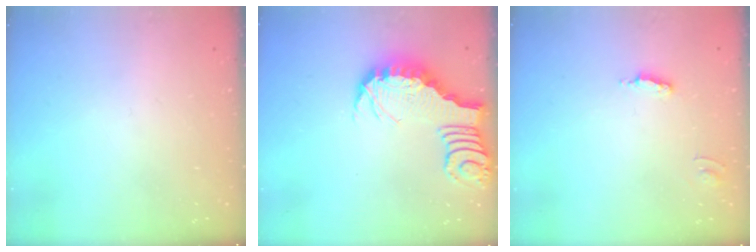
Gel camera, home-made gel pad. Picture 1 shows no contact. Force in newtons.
{"total": 3.2, "press": 3.1, "slide": 0.5}
{"total": 3.2, "press": 3.2, "slide": 0.2}